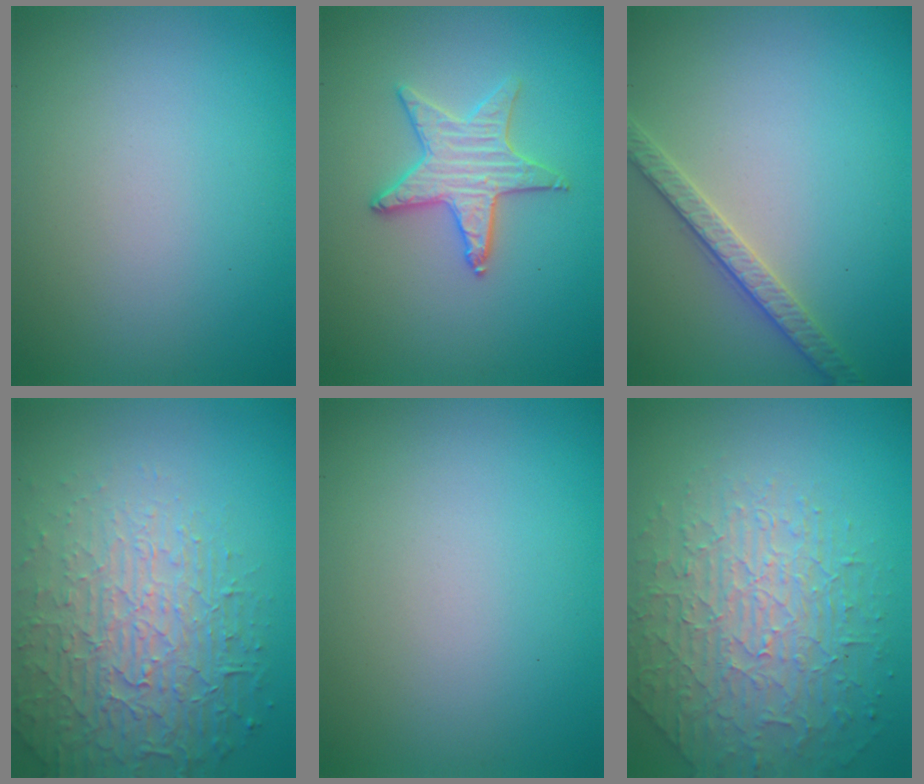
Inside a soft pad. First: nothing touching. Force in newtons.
{"total": 3.3, "press": 3.2, "slide": 0.2}
{"total": 2.6, "press": 2.6, "slide": 0.5}
{"total": 6.7, "press": 5.1, "slide": 4.4}
{"total": 0.0}
{"total": 4.4, "press": 4.3, "slide": 1.0}